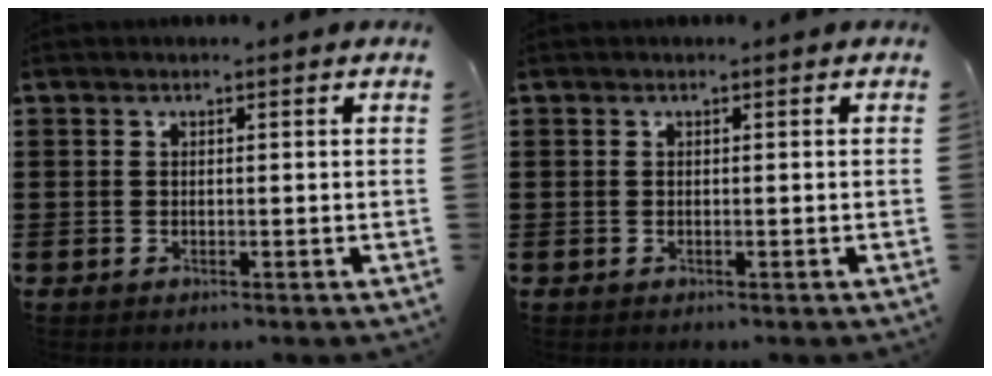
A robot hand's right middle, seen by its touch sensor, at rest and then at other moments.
{"total": 0.0}